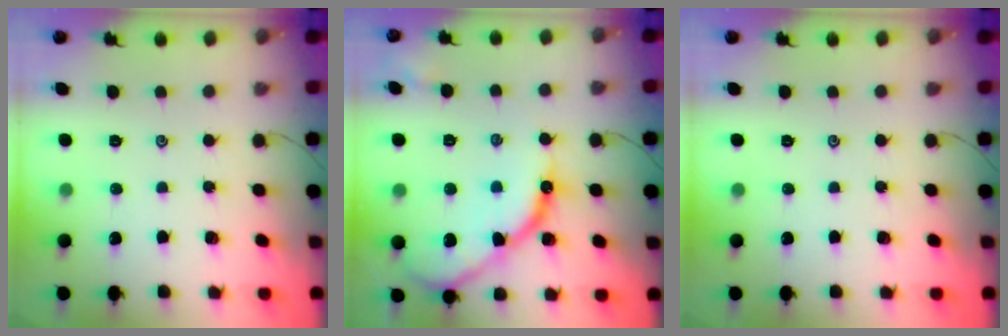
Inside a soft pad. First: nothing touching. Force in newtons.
{"total": 12.5, "press": 12.5, "slide": 0.7}
{"total": 0.0}